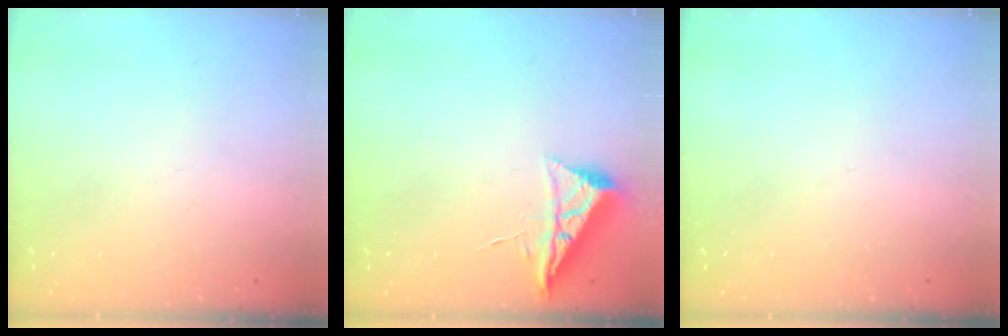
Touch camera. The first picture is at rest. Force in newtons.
{"total": 6.5, "press": 6.5, "slide": 0.8}
{"total": 0.0}